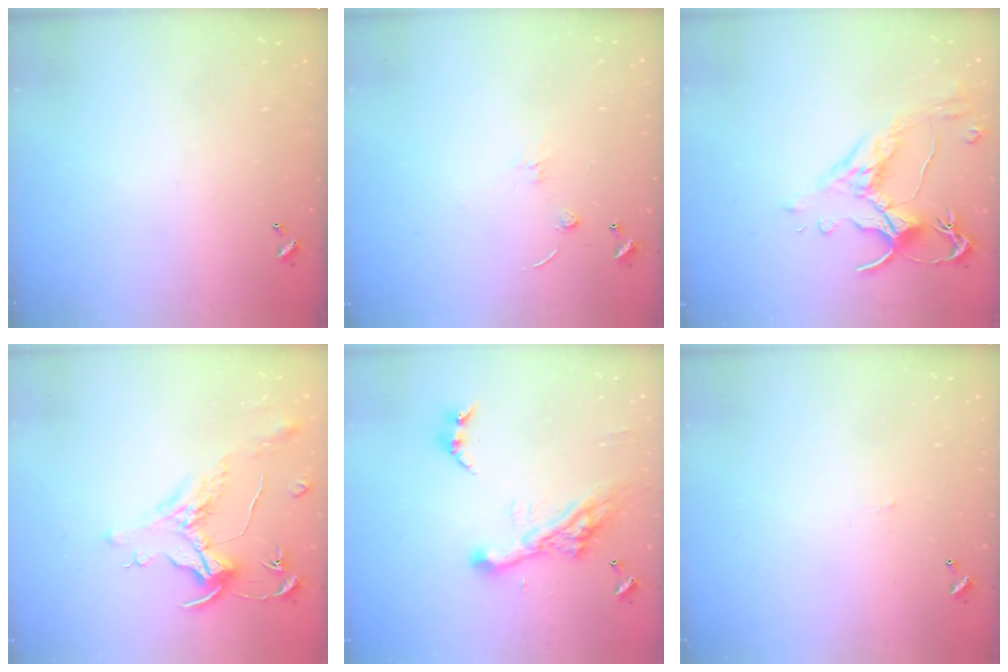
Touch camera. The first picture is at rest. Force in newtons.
{"total": 1.3, "press": 1.2, "slide": 0.5}
{"total": 2.5, "press": 2.1, "slide": 1.2}
{"total": 1.6, "press": 1.4, "slide": 0.7}
{"total": 14.0, "press": 13.9, "slide": 1.7}
{"total": 2.1, "press": 2.1, "slide": 0.2}